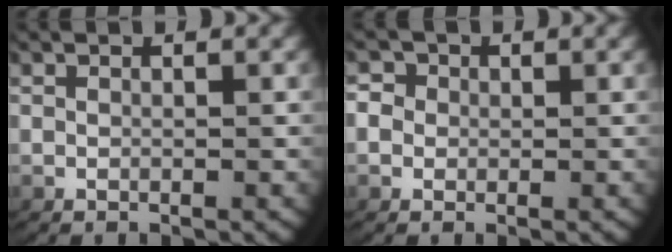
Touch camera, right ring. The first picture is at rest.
{"total": 2.9, "force": [0.3, 2.7, 0.9], "torque": [-0.027, 0.001, -0.002]}